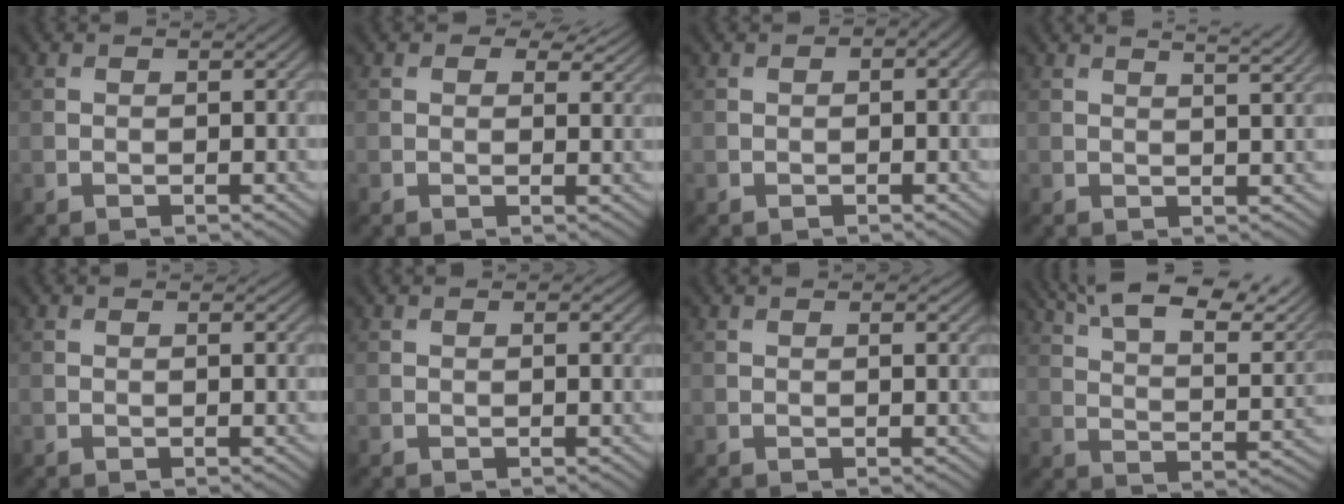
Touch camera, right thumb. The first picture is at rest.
{"total": 5.7, "force": [3.6, 3.0, 3.2], "torque": [-0.048, 0.003, 0.047]}
{"total": 2.6, "force": [0.4, 2.0, 1.6], "torque": [-0.013, -0.004, 0.003]}
{"total": 4.3, "force": [3.4, 0.9, 2.4], "torque": [-0.030, 0.013, 0.038]}
{"total": 1.0, "force": [0.9, 0.3, 0.4], "torque": [-0.006, -0.001, 0.014]}
{"total": 1.4, "force": [1.1, 0.4, 0.8], "torque": [-0.013, -0.002, 0.017]}
{"total": 1.9, "force": [1.5, 0.6, 1.0], "torque": [-0.020, -0.001, 0.023]}
{"total": 14.5, "force": [10.3, 4.4, 9.2], "torque": [-0.164, 0.019, 0.161]}